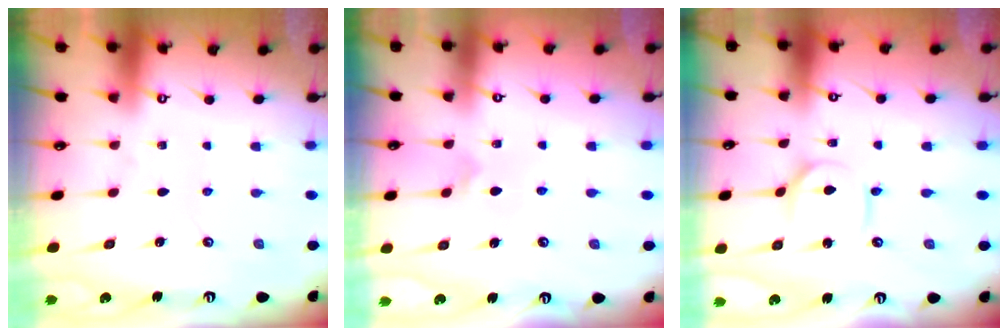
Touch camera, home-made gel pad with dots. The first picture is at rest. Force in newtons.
{"total": 4.7, "press": 4.7, "slide": 0.5}
{"total": 3.0, "press": 3.0, "slide": 0.3}